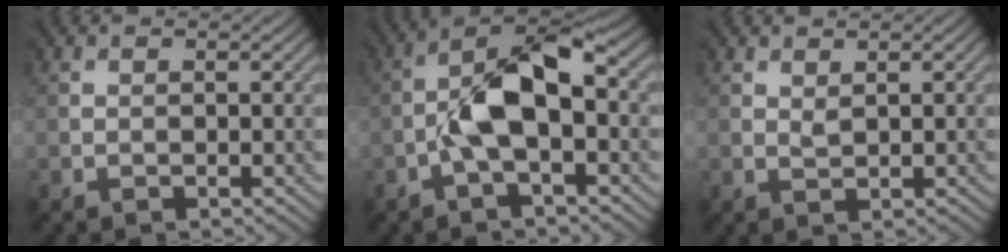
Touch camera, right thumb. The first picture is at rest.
{"total": 7.6, "force": [-1.3, 3.5, 6.6], "torque": [-0.127, 0.018, -0.026]}
{"total": 1.0, "force": [0.9, 0.1, -0.5], "torque": [0.003, -0.001, 0.022]}